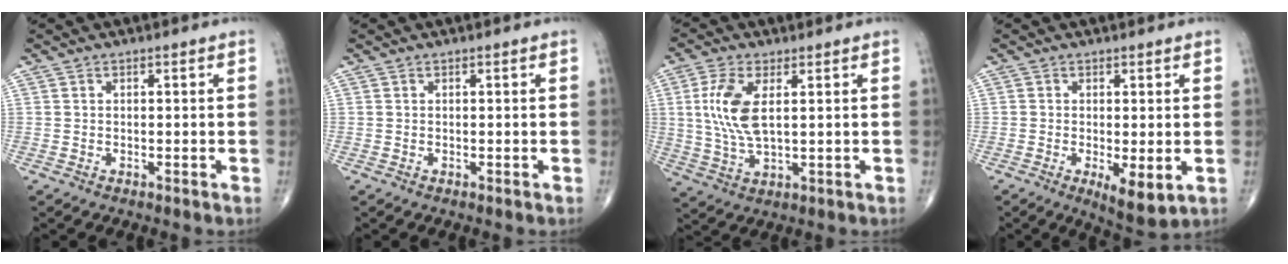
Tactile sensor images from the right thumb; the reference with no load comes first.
{"total": 0.0}
{"total": 9.4, "force": [2.0, 4.0, 8.2], "torque": [-0.185, -0.006, 0.043]}
{"total": 6.1, "force": [-1.5, 2.1, 5.6], "torque": [-0.084, -0.019, -0.019]}